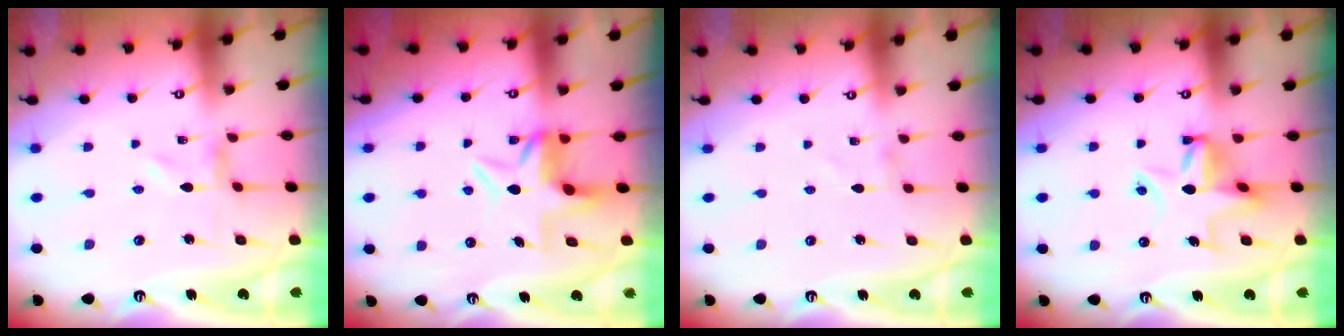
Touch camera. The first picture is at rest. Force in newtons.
{"total": 6.3, "press": 6.3, "slide": 0.4}
{"total": 0.8, "press": 0.8, "slide": 0.0}
{"total": 11.5, "press": 11.5, "slide": 0.5}